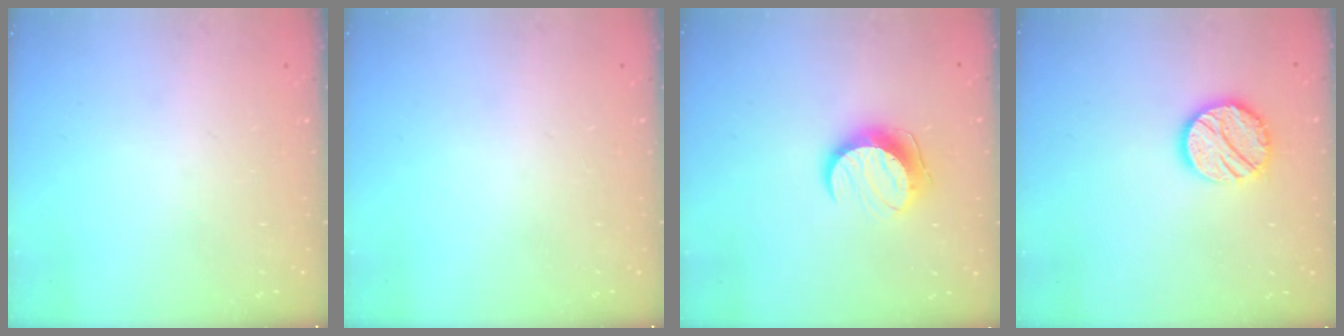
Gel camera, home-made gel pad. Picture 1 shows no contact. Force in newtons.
{"total": 0.0}
{"total": 10.4, "press": 10.4, "slide": 0.2}
{"total": 12.8, "press": 12.8, "slide": 0.8}